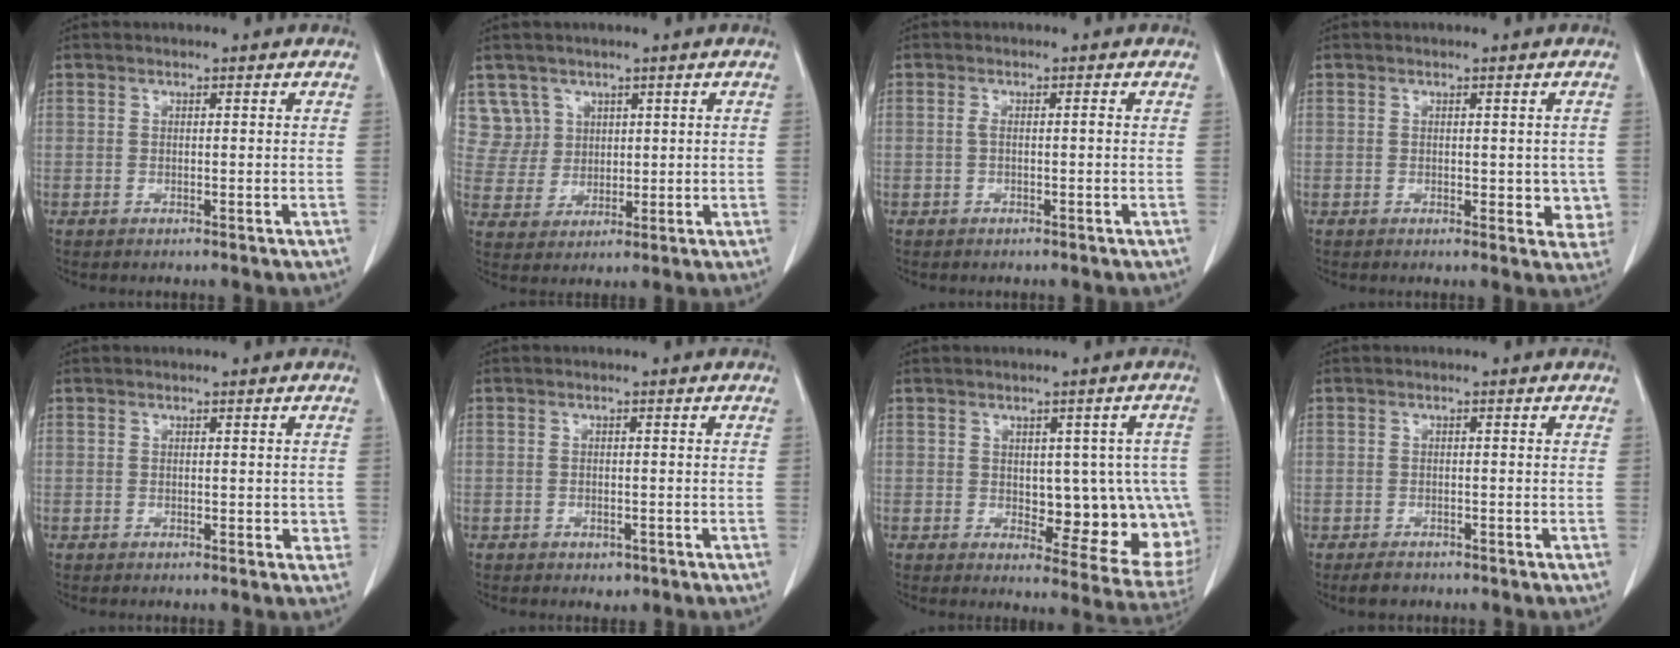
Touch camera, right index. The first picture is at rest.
{"total": 5.7, "force": [3.1, 4.8, -0.5], "torque": [0.017, 0.010, 0.070]}
{"total": 1.2, "force": [-0.2, 0.2, 1.1], "torque": [-0.021, 0.005, -0.001]}
{"total": 3.9, "force": [-0.2, 2.4, 3.0], "torque": [-0.017, -0.001, 0.001]}
{"total": 1.4, "force": [-0.1, 0.9, 1.1], "torque": [-0.008, 0.002, 0.001]}
{"total": 1.7, "force": [-1.0, 1.2, 0.7], "torque": [-0.007, 0.002, -0.003]}
{"total": 12.7, "force": [-0.9, 6.0, 11.2], "torque": [-0.100, 0.010, 0.008]}
{"total": 2.3, "force": [-1.8, 1.3, 0.8], "torque": [-0.019, -0.001, -0.022]}